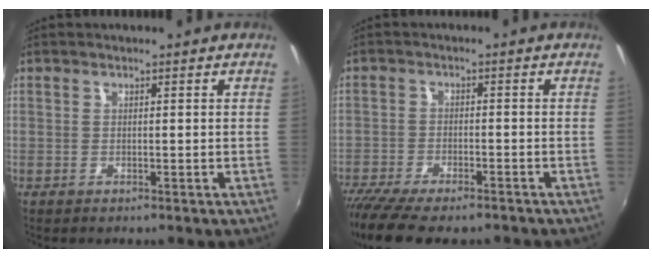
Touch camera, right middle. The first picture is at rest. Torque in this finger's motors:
{"motor_torque": [1.14, -1.00, 0.22, 0.13]}